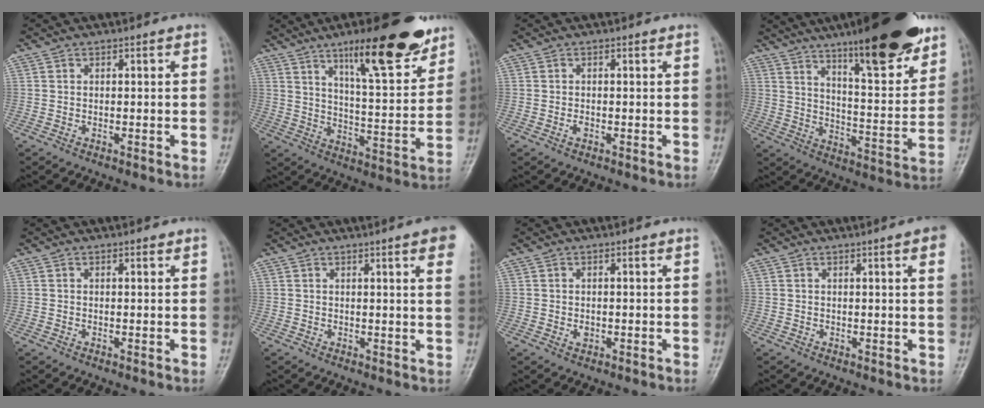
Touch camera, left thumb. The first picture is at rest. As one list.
[{"total": 18.6, "force": [12.1, 4.4, 13.3], "torque": [-0.163, -0.066, 0.189]}, {"total": 0.7, "force": [-0.2, 0.4, 0.5], "torque": [-0.009, -0.001, -0.004]}, {"total": 21.9, "force": [14.8, 4.8, 15.4], "torque": [-0.194, -0.071, 0.228]}, {"total": 0.7, "force": [0.6, 0.3, 0.3], "torque": [-0.007, -0.004, 0.007]}, {"total": 8.1, "force": [4.6, 0.8, 6.6], "torque": [-0.066, -0.006, 0.044]}, {"total": 1.1, "force": [0.1, 0.8, 0.7], "torque": [-0.009, -0.001, 0.003]}, {"total": 5.1, "force": [2.7, 0.3, 4.4], "torque": [-0.043, 0.000, 0.027]}]